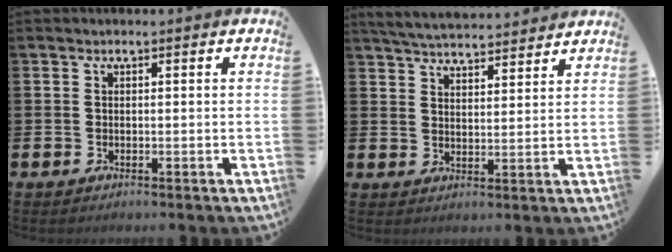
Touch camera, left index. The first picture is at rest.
{"total": 5.3, "force": [5.2, 0.3, 0.5], "torque": [-0.035, -0.030, 0.096]}